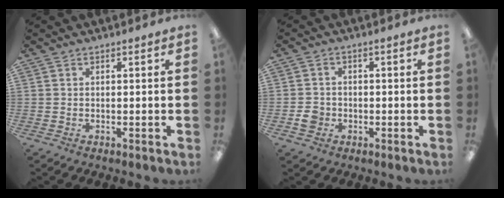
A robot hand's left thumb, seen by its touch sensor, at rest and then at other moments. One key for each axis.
{"total": 3.4, "fx": -1.1, "fy": 2.9, "fz": 1.4, "tx": -0.021, "ty": 0.005, "tz": -0.019}